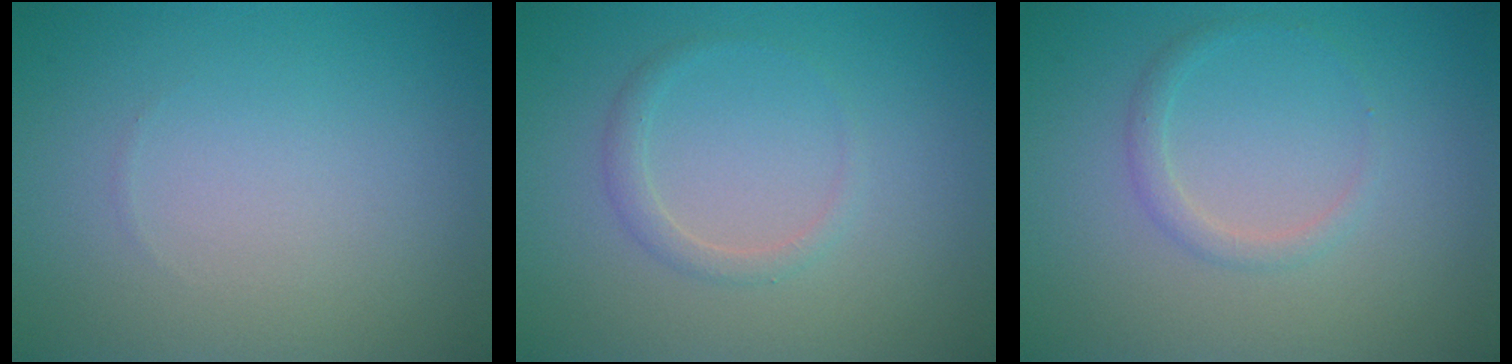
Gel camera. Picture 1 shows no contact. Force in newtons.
{"total": 1.3, "press": 1.3, "slide": 0.1}
{"total": 1.3, "press": 1.3, "slide": 0.1}